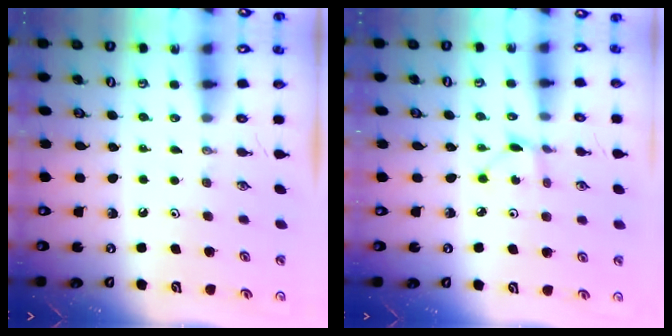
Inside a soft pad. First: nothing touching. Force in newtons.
{"total": 1.5, "press": 1.5, "slide": 0.2}